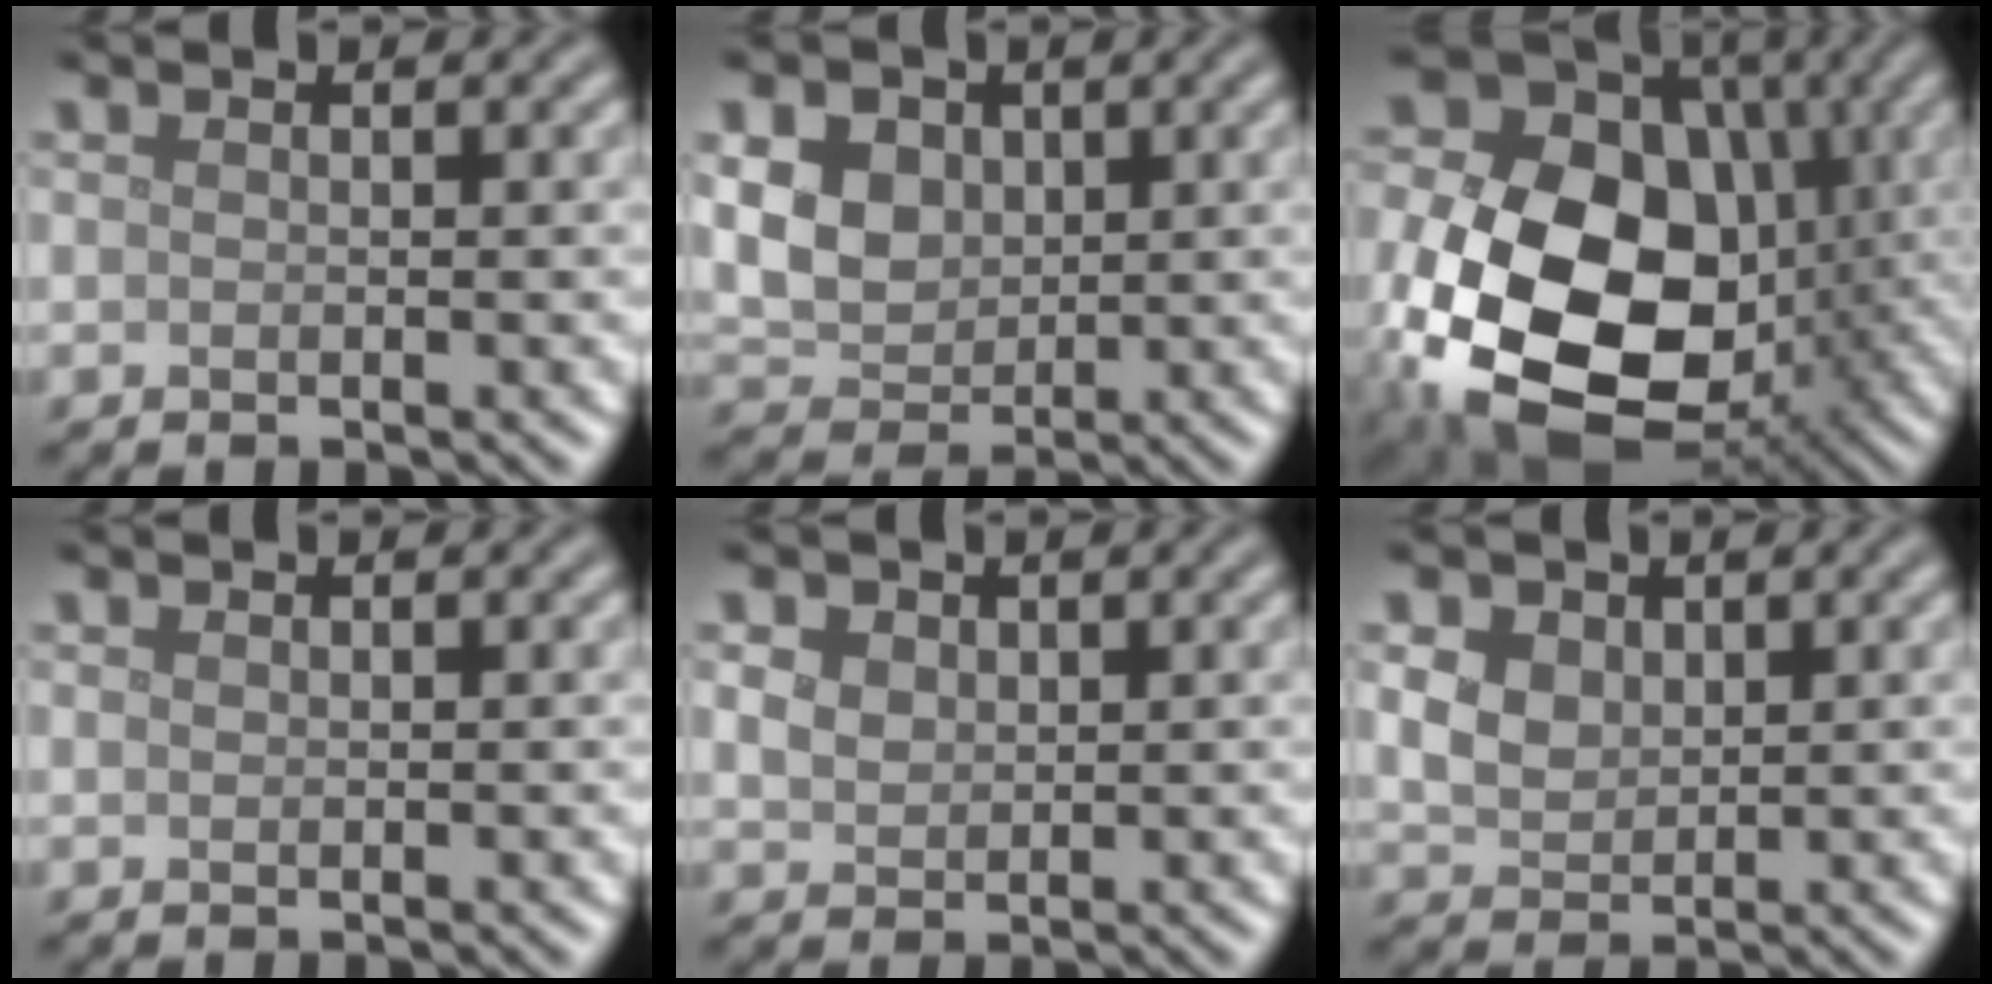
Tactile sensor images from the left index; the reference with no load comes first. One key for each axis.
{"total": 6.6, "fx": 2.0, "fy": 5.1, "fz": 3.7, "tx": -0.097, "ty": 0.019, "tz": 0.030}
{"total": 19.8, "fx": -2.7, "fy": 15.0, "fz": 12.6, "tx": -0.238, "ty": -0.038, "tz": -0.046}
{"total": 0.0}
{"total": 2.6, "fx": 1.3, "fy": 1.9, "fz": 1.2, "tx": -0.030, "ty": 0.010, "tz": 0.019}
{"total": 4.5, "fx": 2.0, "fy": 3.3, "fz": 2.4, "tx": -0.063, "ty": 0.019, "tz": 0.028}